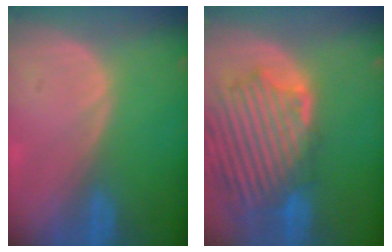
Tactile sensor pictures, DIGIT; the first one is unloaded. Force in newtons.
{"total": 13.4, "press": 11.6, "slide": 6.6}